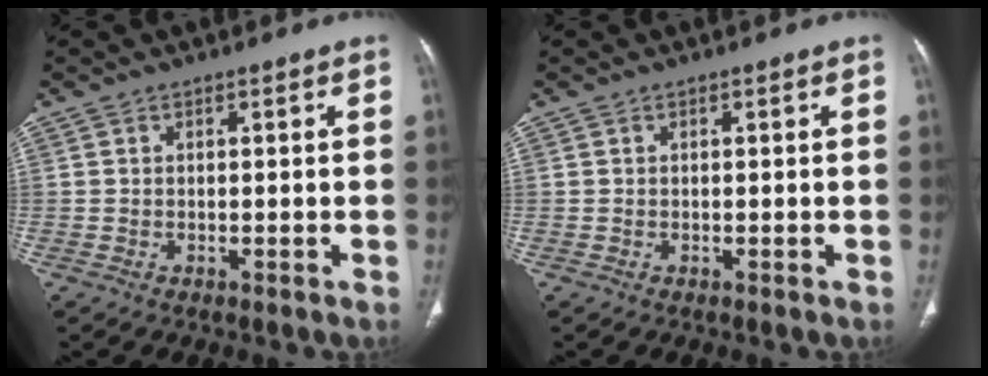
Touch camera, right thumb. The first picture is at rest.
{"total": 0.0}